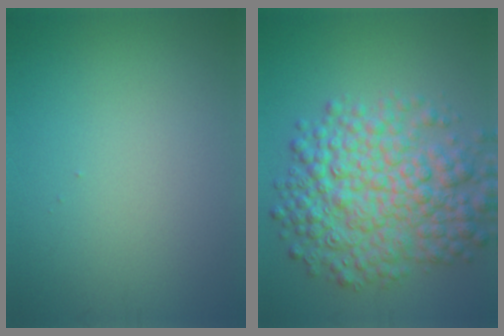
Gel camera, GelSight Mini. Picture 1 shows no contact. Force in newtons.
{"total": 8.8, "press": 8.8, "slide": 0.1}